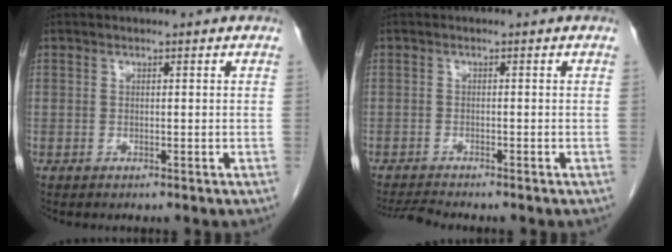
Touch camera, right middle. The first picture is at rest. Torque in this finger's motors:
{"motor_torque": [0.07, -0.06, 0.00, -0.01]}